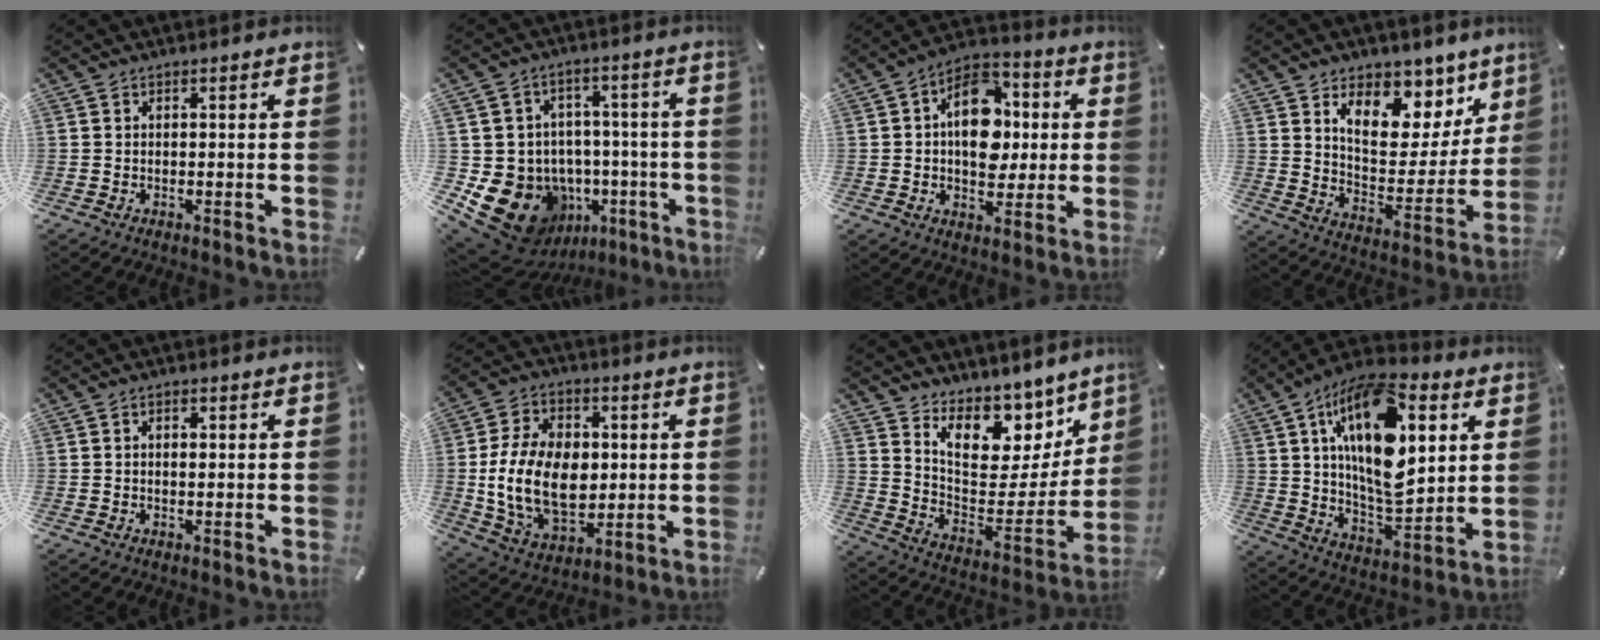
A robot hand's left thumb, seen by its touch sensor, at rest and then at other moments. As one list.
[{"total": 17.3, "force": [-6.0, 14.2, 7.9], "torque": [-0.124, 0.022, -0.068]}, {"total": 15.0, "force": [1.0, 10.7, 10.4], "torque": [-0.137, 0.005, 0.018]}, {"total": 14.9, "force": [9.7, 8.7, 7.3], "torque": [-0.097, -0.077, 0.169]}, {"total": 1.4, "force": [0.1, 0.8, 1.1], "torque": [-0.015, 0.001, -0.001]}, {"total": 18.8, "force": [-0.3, 13.3, 13.3], "torque": [-0.275, 0.008, -0.003]}, {"total": 13.7, "force": [10.2, 7.9, 4.6], "torque": [-0.062, -0.101, 0.180]}, {"total": 23.1, "force": [8.5, 11.5, 18.1], "torque": [-0.331, -0.042, 0.134]}]